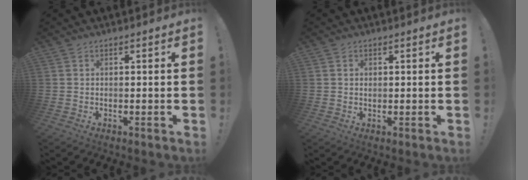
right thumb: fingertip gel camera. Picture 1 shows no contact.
{"total": 0.6, "force": [0.3, 0.5, 0.0], "torque": [0.008, -0.001, 0.004]}